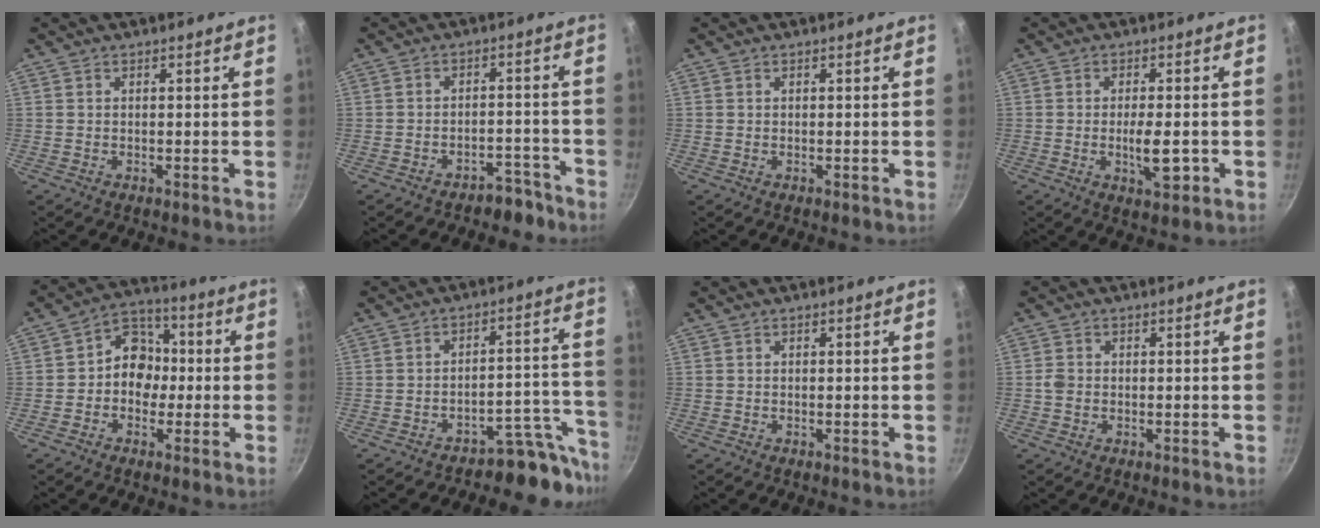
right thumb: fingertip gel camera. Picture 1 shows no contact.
{"total": 5.0, "force": [-4.0, 2.5, 1.5], "torque": [0.007, 0.056, -0.043]}
{"total": 0.0}
{"total": 6.1, "force": [-1.4, 2.2, 5.5], "torque": [-0.081, 0.002, -0.018]}
{"total": 9.2, "force": [-0.6, 7.7, 5.0], "torque": [-0.022, 0.028, -0.027]}
{"total": 10.1, "force": [-9.0, 3.7, 2.6], "torque": [0.036, 0.107, -0.134]}
{"total": 0.0}
{"total": 1.8, "force": [-0.3, 1.5, 0.9], "torque": [-0.017, 0.008, -0.008]}